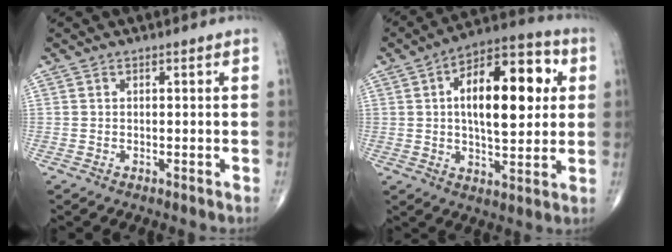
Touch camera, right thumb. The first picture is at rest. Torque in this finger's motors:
{"motor_torque": [-0.57, 1.68, 0.74, 0.45, 0.10]}